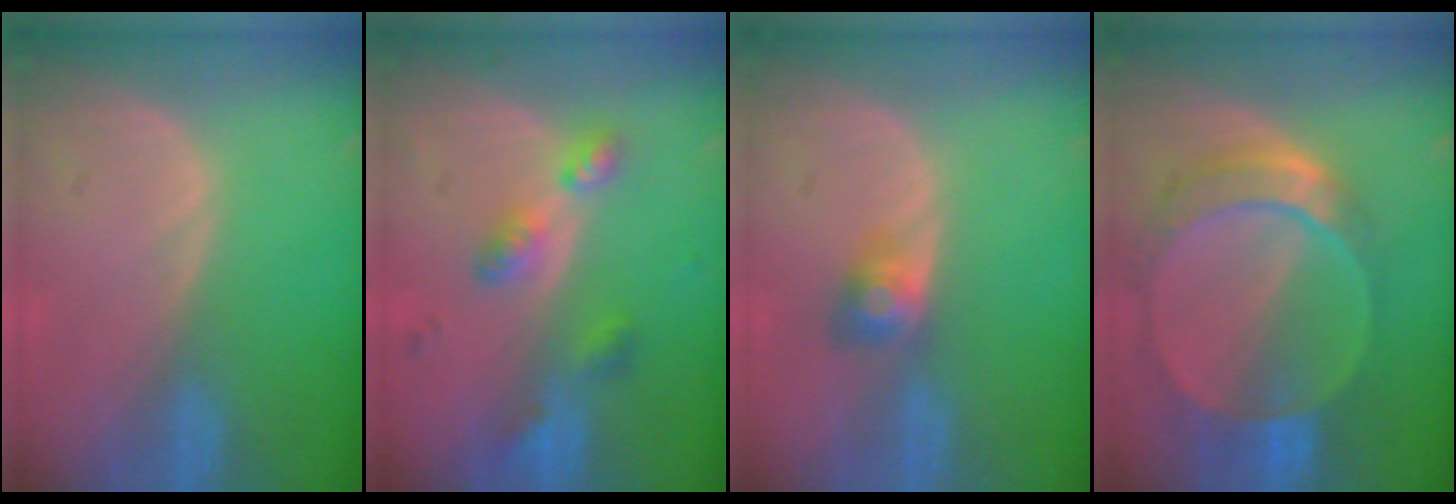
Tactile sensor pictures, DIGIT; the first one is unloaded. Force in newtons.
{"total": 5.3, "press": 5.2, "slide": 0.9}
{"total": 2.9, "press": 2.8, "slide": 0.1}
{"total": 9.5, "press": 8.2, "slide": 4.8}